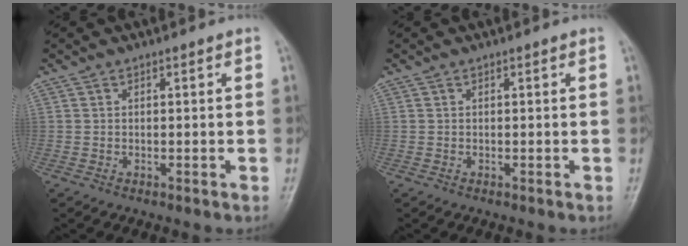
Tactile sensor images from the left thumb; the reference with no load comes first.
{"total": 0.0}